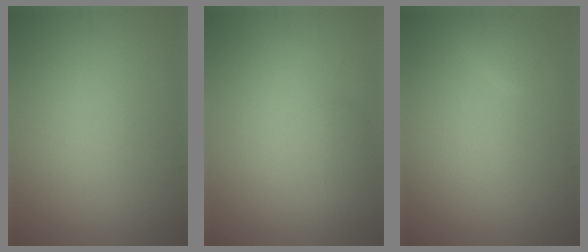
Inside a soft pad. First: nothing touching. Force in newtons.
{"total": 0.8, "press": 0.8, "slide": 0.1}
{"total": 1.0, "press": 1.0, "slide": 0.1}